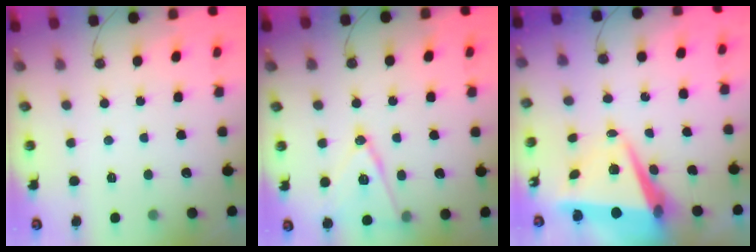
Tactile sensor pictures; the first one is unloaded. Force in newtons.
{"total": 13.7, "press": 13.3, "slide": 3.3}
{"total": 9.6, "press": 9.3, "slide": 2.7}